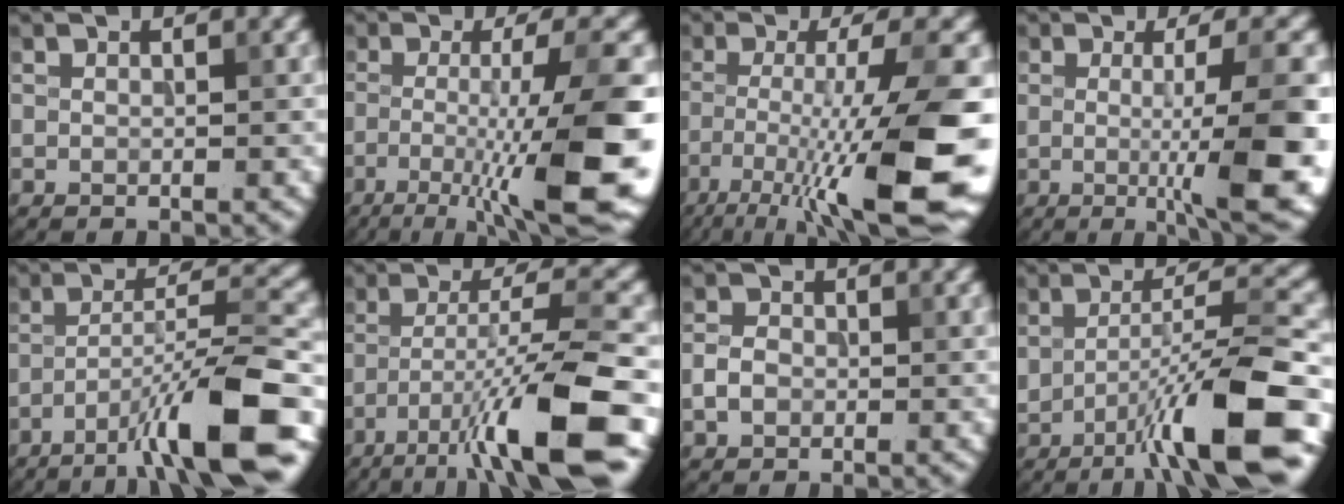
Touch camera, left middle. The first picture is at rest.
{"total": 10.9, "force": [-4.2, 1.6, 9.9], "torque": [-0.144, 0.006, -0.074]}
{"total": 12.7, "force": [-6.4, 2.4, 10.6], "torque": [-0.180, -0.007, -0.104]}
{"total": 10.6, "force": [-1.2, 2.5, 10.2], "torque": [-0.121, -0.017, -0.017]}
{"total": 11.4, "force": [-6.5, 1.9, 9.1], "torque": [-0.143, 0.018, -0.106]}
{"total": 11.3, "force": [-6.3, 1.6, 9.3], "torque": [-0.151, 0.010, -0.105]}
{"total": 2.0, "force": [-0.5, 1.6, 1.1], "torque": [-0.022, 0.001, -0.016]}
{"total": 10.3, "force": [-3.5, 2.2, 9.4], "torque": [-0.150, 0.009, -0.062]}